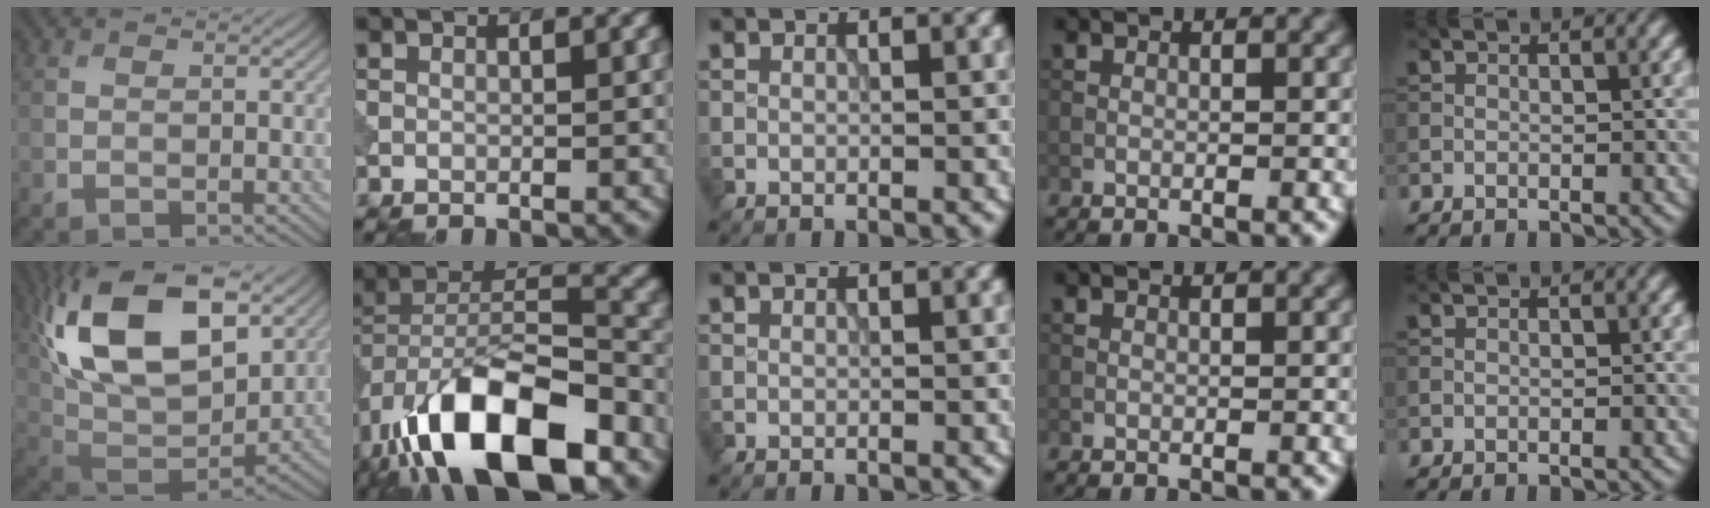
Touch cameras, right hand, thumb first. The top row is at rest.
{"thumb": {"total": 19.7, "force": [8.2, 11.1, 14.1], "torque": [-0.286, 0.031, 0.135]}, "index": {"total": 15.7, "force": [-9.2, 7.0, 10.6], "torque": [-0.189, 0.005, -0.158]}}